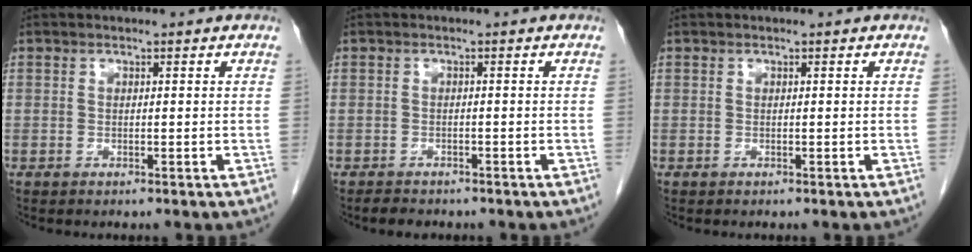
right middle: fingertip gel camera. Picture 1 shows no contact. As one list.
[{"total": 2.4, "force": [-2.1, 1.0, 0.7], "torque": [-0.020, -0.002, -0.028]}, {"total": 0.0}]